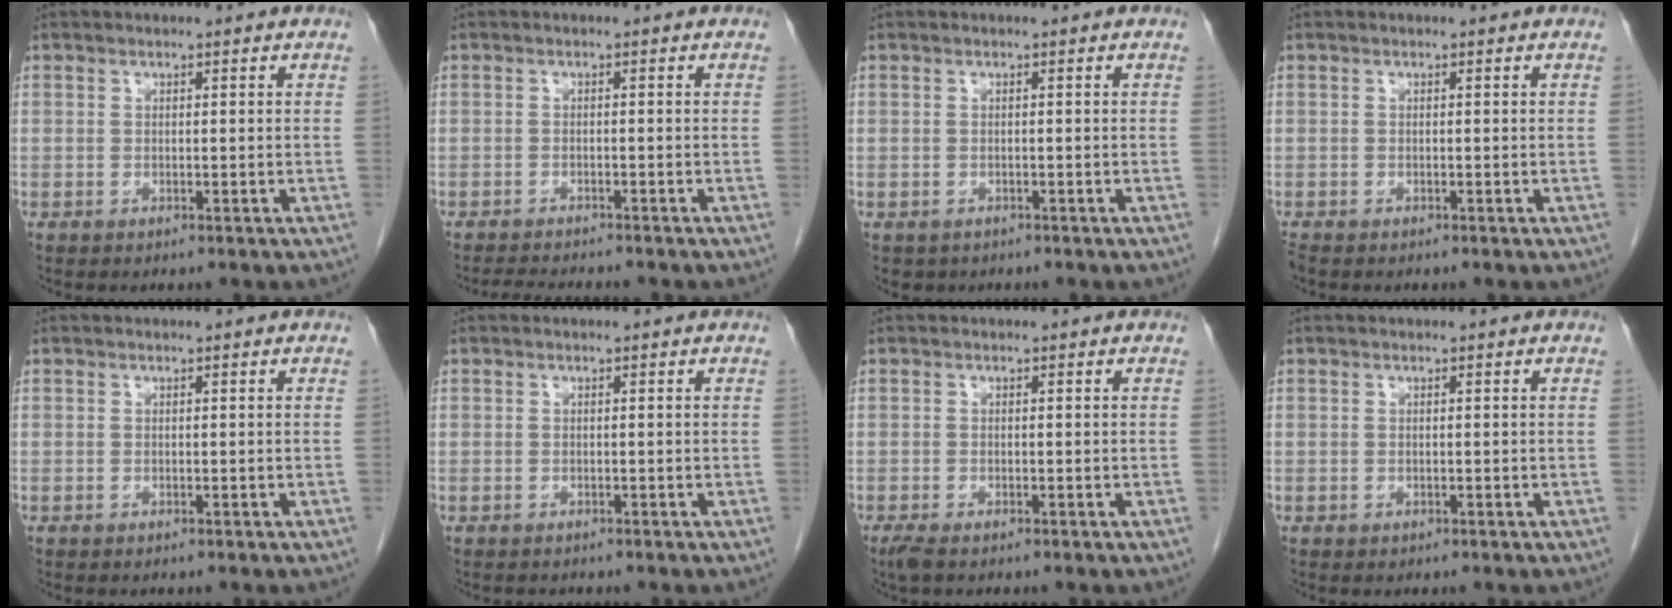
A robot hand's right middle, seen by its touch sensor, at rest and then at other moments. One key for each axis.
{"total": 4.6, "fx": -4.3, "fy": 0.3, "fz": 1.6, "tx": -0.024, "ty": -0.013, "tz": -0.065}
{"total": 1.5, "fx": -0.9, "fy": 1.2, "fz": 0.2, "tx": -0.008, "ty": 0.002, "tz": -0.007}
{"total": 0.9, "fx": -0.8, "fy": 0.2, "fz": 0.3, "tx": -0.014, "ty": -0.004, "tz": -0.016}
{"total": 0.0}
{"total": 0.8, "fx": -0.7, "fy": 0.4, "fz": -0.1, "tx": -0.009, "ty": 0.001, "tz": -0.013}
{"total": 2.0, "fx": -1.4, "fy": 0.5, "fz": 1.3, "tx": -0.030, "ty": -0.007, "tz": -0.026}
{"total": 0.0}